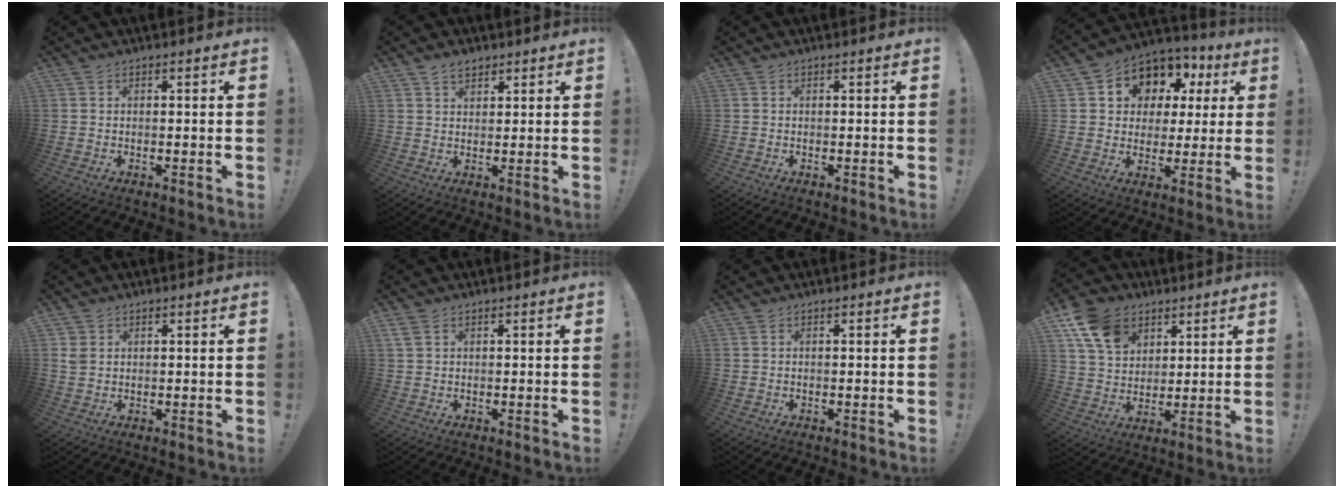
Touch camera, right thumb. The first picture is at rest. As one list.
[{"total": 3.6, "force": [2.6, 2.1, 1.5], "torque": [-0.022, -0.010, 0.047]}, {"total": 0.0}, {"total": 9.5, "force": [4.3, 7.8, 3.2], "torque": [-0.047, -0.040, 0.087]}, {"total": 2.7, "force": [1.3, 2.0, 1.3], "torque": [-0.022, 0.000, 0.026]}, {"total": 2.3, "force": [1.3, 1.2, 1.5], "torque": [-0.031, 0.002, 0.025]}, {"total": 0.0}, {"total": 13.8, "force": [7.2, 9.7, 6.6], "torque": [-0.117, -0.024, 0.144]}]